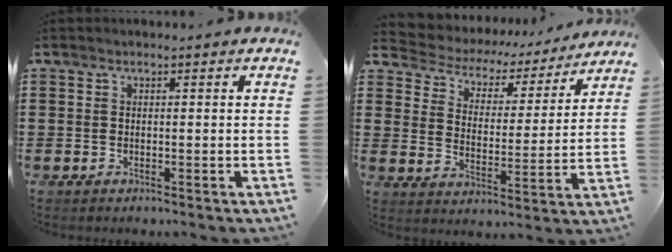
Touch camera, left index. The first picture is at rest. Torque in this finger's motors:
{"motor_torque": [2.14, 0.00, 0.16, 0.01]}